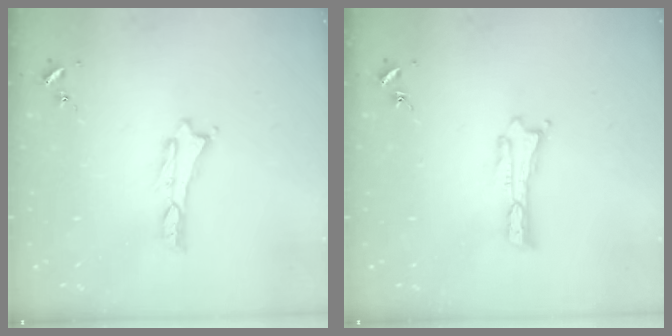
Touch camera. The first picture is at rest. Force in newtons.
{"total": 0.0}